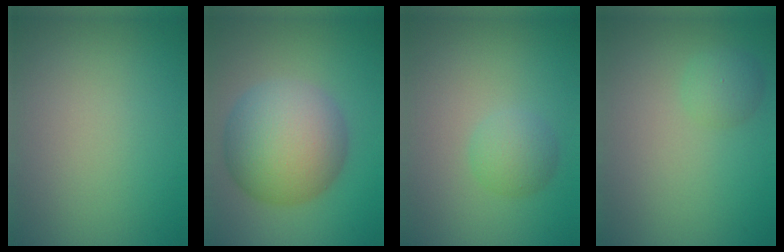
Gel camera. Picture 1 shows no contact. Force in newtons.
{"total": 9.7, "press": 9.7, "slide": 0.1}
{"total": 2.3, "press": 2.3, "slide": 0.1}
{"total": 1.7, "press": 1.7, "slide": 0.0}